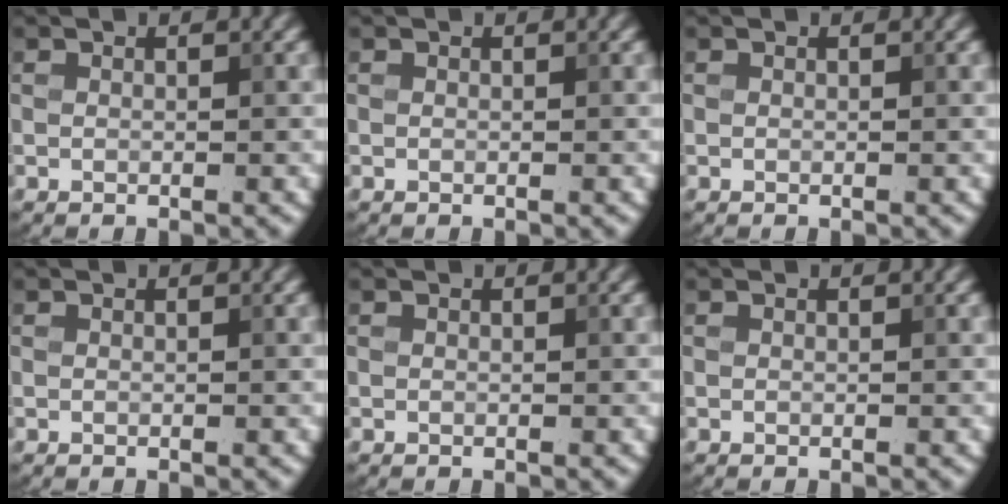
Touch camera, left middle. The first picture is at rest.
{"total": 0.0}
{"total": 0.0}
{"total": 0.0}
{"total": 0.0}
{"total": 0.0}